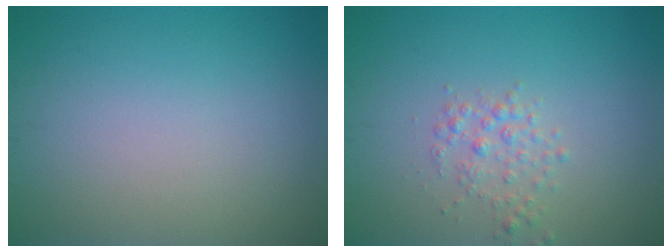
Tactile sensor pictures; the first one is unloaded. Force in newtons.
{"total": 1.7, "press": 1.7, "slide": 0.1}